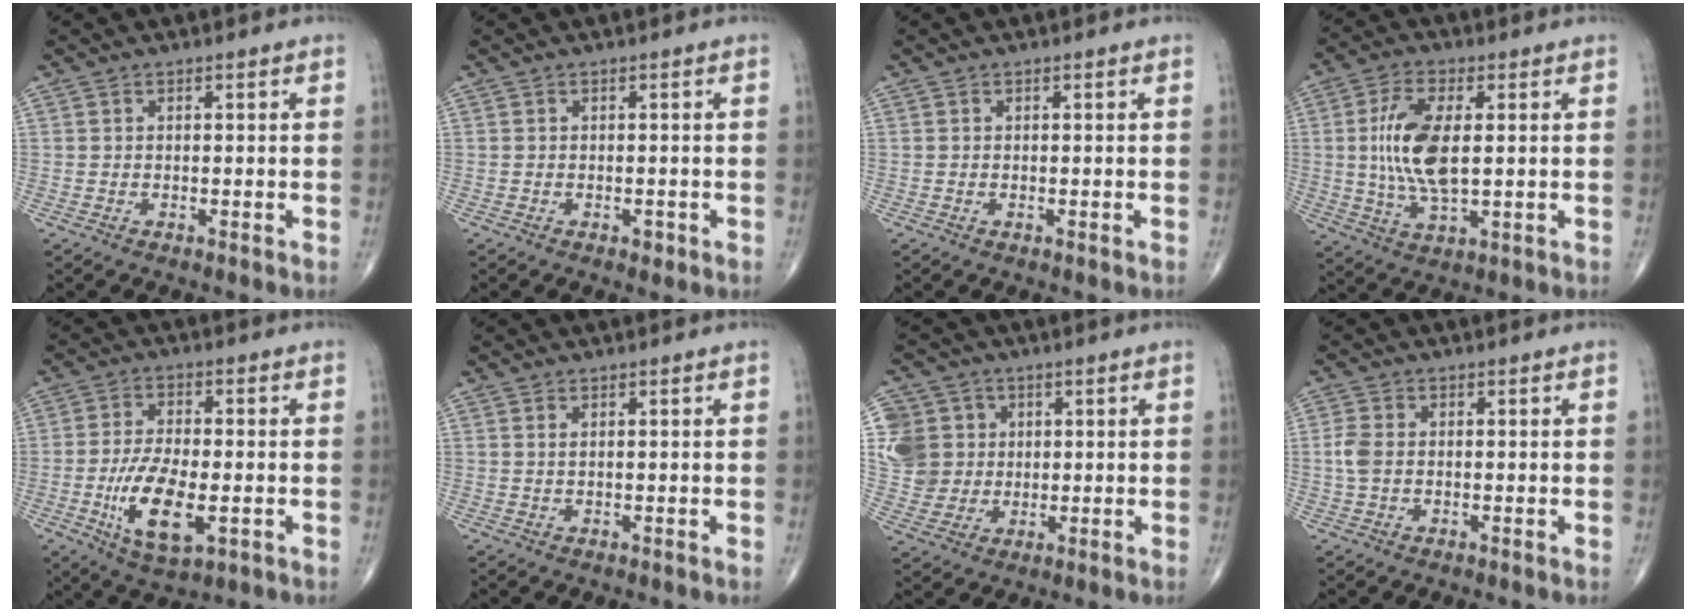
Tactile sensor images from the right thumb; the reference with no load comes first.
{"total": 1.0, "force": [-0.5, 0.6, 0.7], "torque": [-0.005, 0.000, -0.008]}
{"total": 0.0}
{"total": 11.9, "force": [1.1, 5.3, 10.5], "torque": [-0.214, -0.008, 0.025]}
{"total": 11.7, "force": [-3.0, 5.0, 10.1], "torque": [-0.183, -0.004, -0.049]}
{"total": 0.8, "force": [0.4, 0.3, 0.6], "torque": [-0.013, 0.003, 0.009]}
{"total": 11.1, "force": [2.2, 10.3, 3.3], "torque": [-0.046, 0.011, 0.047]}
{"total": 3.3, "force": [-0.1, 2.2, 2.4], "torque": [-0.063, 0.004, -0.007]}